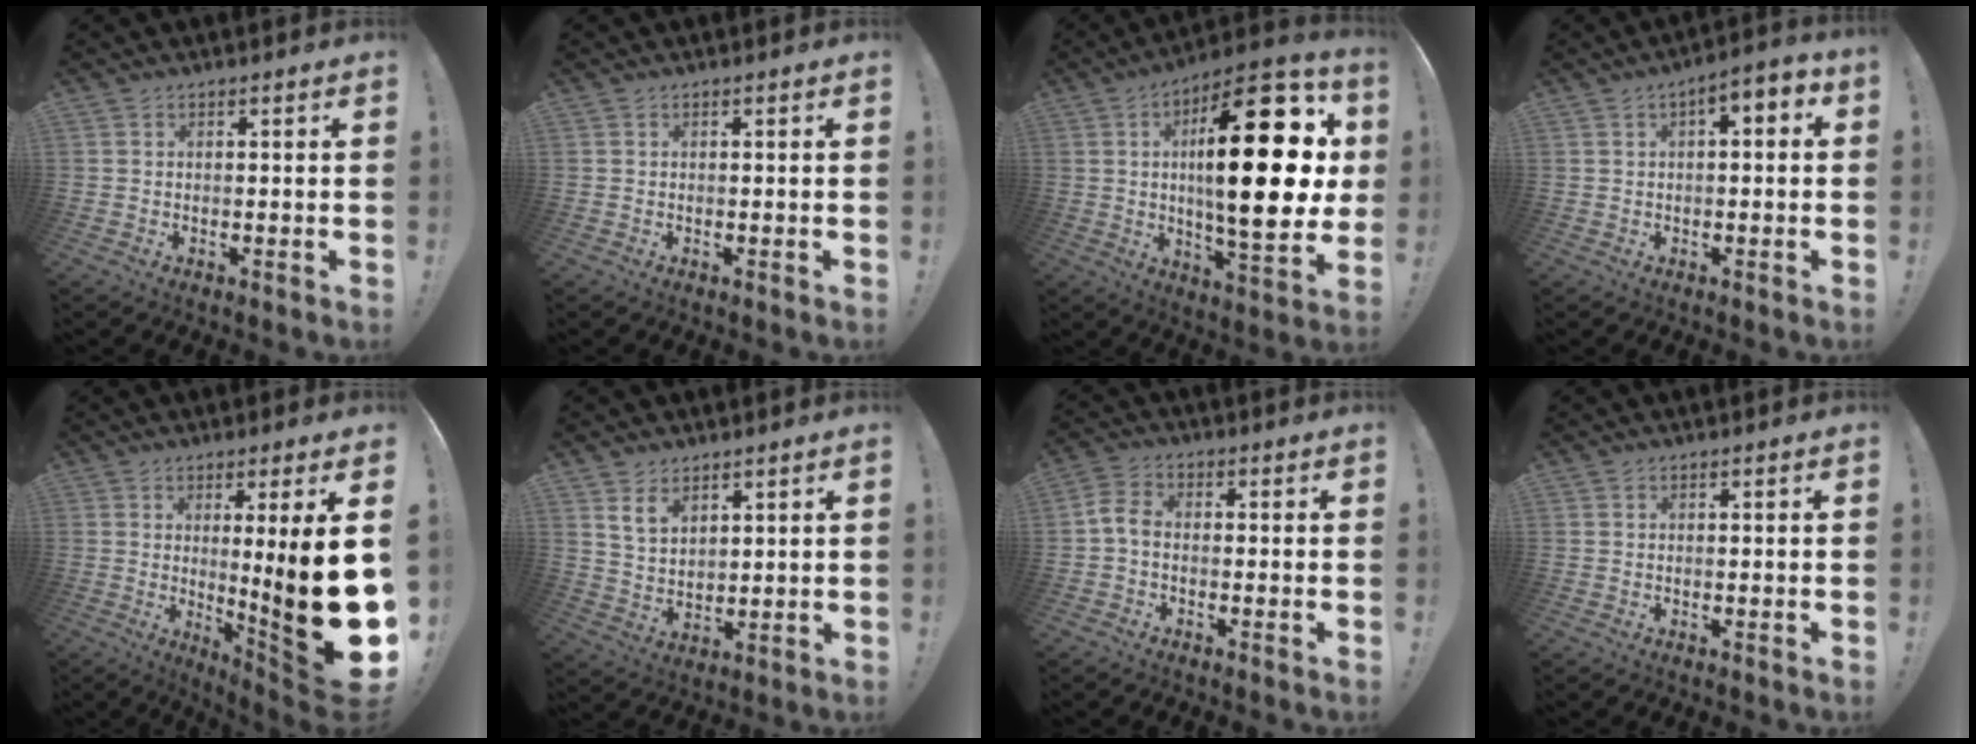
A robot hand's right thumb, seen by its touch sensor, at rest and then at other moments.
{"total": 0.0}
{"total": 30.2, "force": [4.4, 9.4, 28.3], "torque": [-0.454, -0.022, 0.065]}
{"total": 4.0, "force": [0.0, 1.8, 3.6], "torque": [-0.053, 0.000, -0.002]}
{"total": 20.0, "force": [0.8, 0.5, 20.0], "torque": [-0.294, -0.038, 0.018]}
{"total": 6.9, "force": [4.9, 3.9, 3.0], "torque": [-0.047, -0.031, 0.092]}
{"total": 4.8, "force": [-1.2, 3.0, 3.6], "torque": [-0.067, 0.013, -0.018]}
{"total": 0.0}